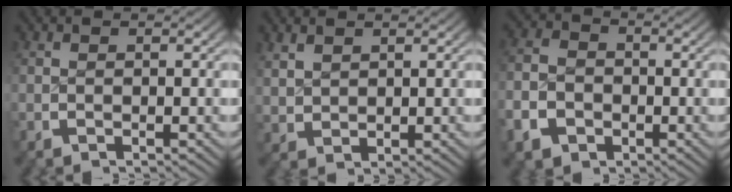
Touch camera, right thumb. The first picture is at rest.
{"total": 1.8, "force": [1.5, 0.9, 0.6], "torque": [-0.010, 0.000, 0.039]}
{"total": 5.8, "force": [-1.9, 4.8, 2.6], "torque": [-0.063, -0.018, -0.025]}